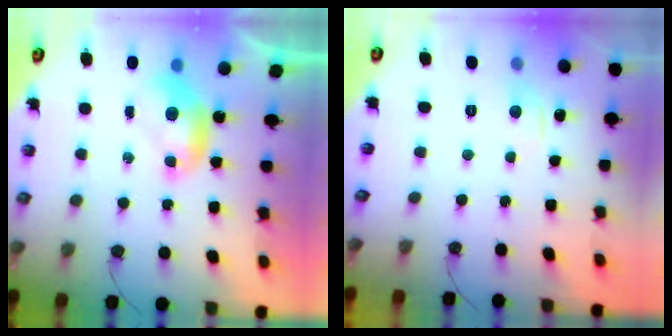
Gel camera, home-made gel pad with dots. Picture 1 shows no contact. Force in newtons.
{"total": 1.5, "press": 1.4, "slide": 0.5}